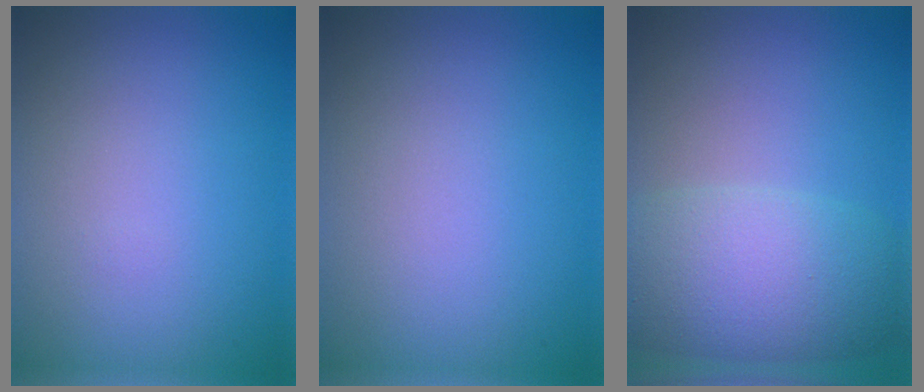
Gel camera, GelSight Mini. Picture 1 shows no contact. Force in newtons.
{"total": 0.0}
{"total": 7.2, "press": 7.2, "slide": 0.4}